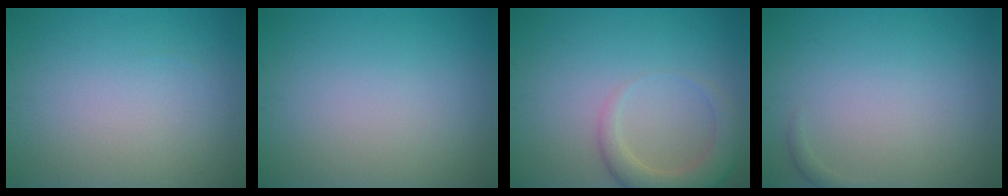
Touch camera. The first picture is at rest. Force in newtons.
{"total": 0.0}
{"total": 3.7, "press": 3.7, "slide": 0.3}
{"total": 0.5, "press": 0.5, "slide": 0.1}